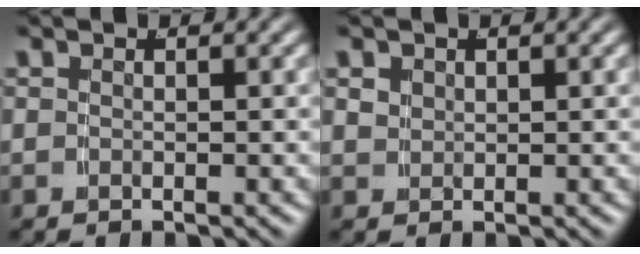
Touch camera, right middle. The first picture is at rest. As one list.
[{"total": 0.7, "force": [0.6, 0.3, 0.2], "torque": [-0.006, -0.007, 0.024]}]